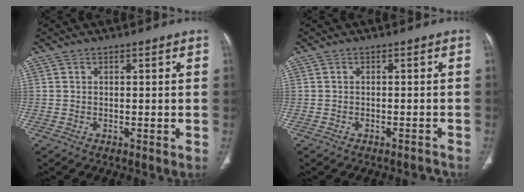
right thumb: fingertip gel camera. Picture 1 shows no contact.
{"total": 1.4, "force": [-1.4, 0.2, 0.2], "torque": [-0.004, 0.013, -0.014]}